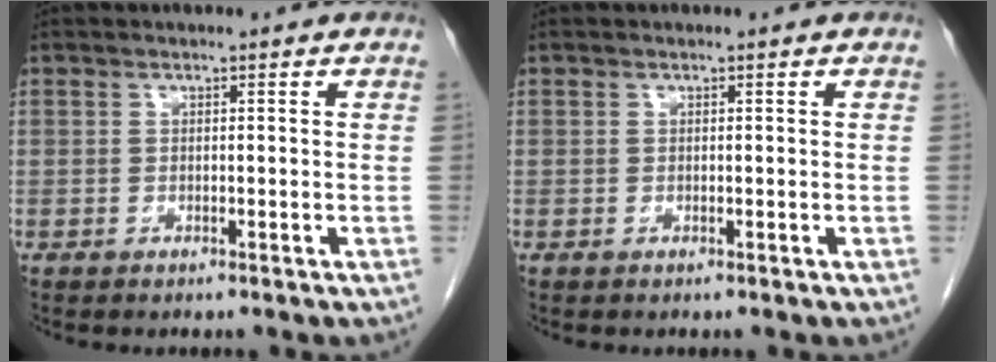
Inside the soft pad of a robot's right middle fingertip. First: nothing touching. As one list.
[{"total": 0.0}]